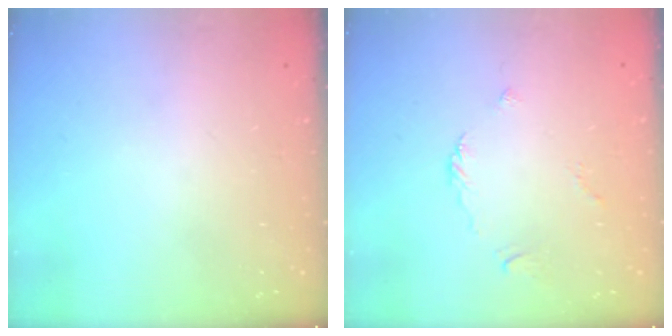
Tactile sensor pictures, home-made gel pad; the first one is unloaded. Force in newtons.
{"total": 2.7, "press": 2.7, "slide": 0.5}